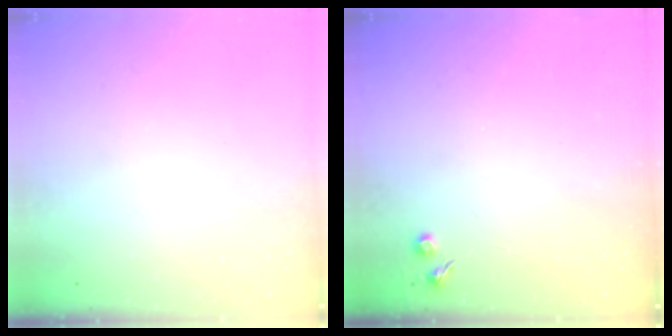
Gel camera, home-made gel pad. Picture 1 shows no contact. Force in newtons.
{"total": 2.3, "press": 2.3, "slide": 0.4}